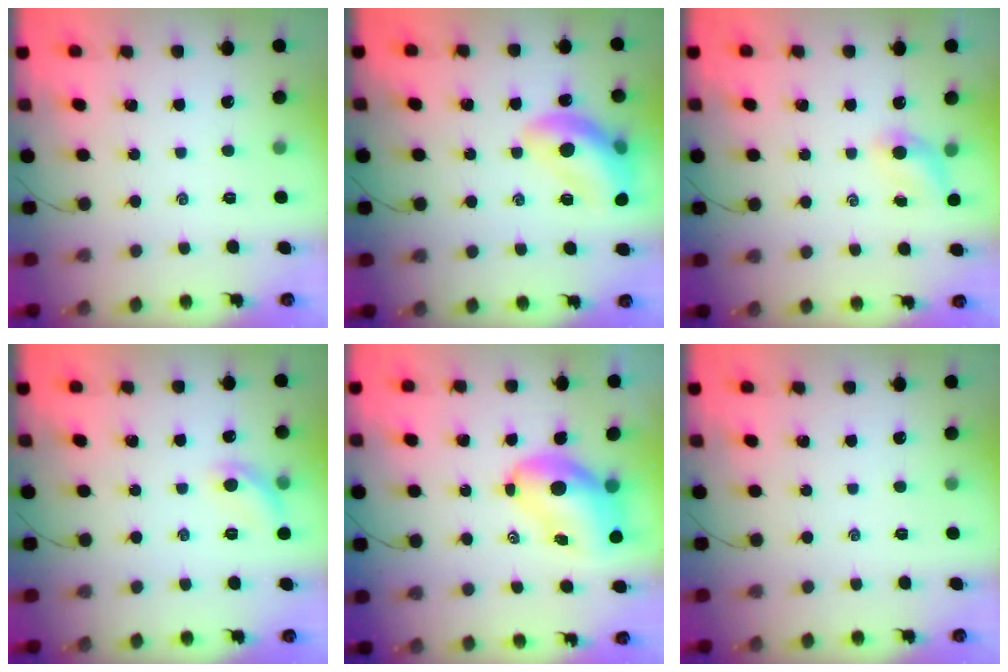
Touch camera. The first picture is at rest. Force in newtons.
{"total": 15.9, "press": 15.7, "slide": 2.7}
{"total": 4.7, "press": 4.5, "slide": 1.2}
{"total": 7.4, "press": 7.3, "slide": 0.9}
{"total": 10.0, "press": 9.5, "slide": 3.1}
{"total": 0.0}